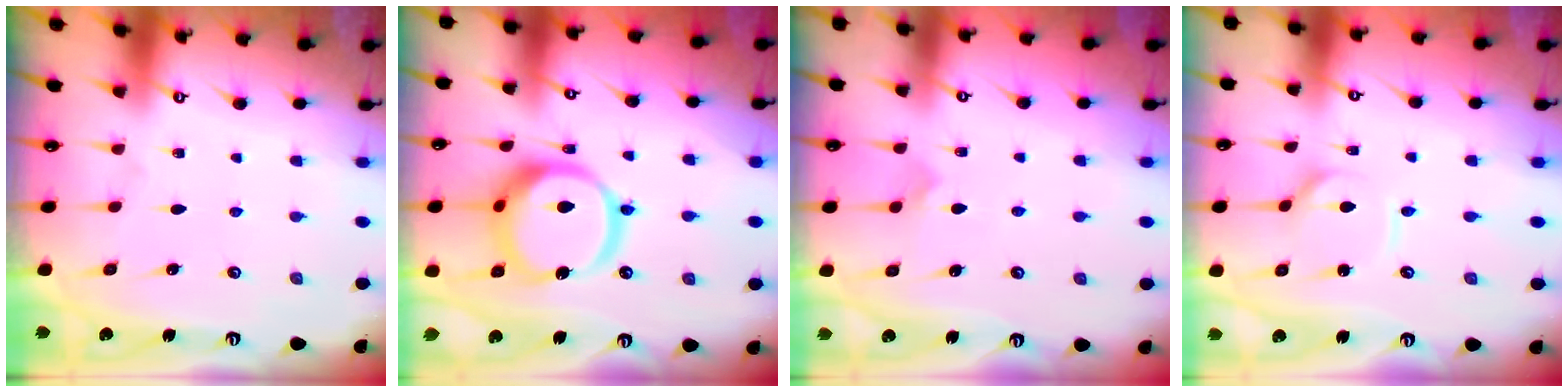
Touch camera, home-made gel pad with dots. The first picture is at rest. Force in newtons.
{"total": 16.9, "press": 16.8, "slide": 2.1}
{"total": 3.8, "press": 3.8, "slide": 0.2}
{"total": 2.2, "press": 2.2, "slide": 0.4}